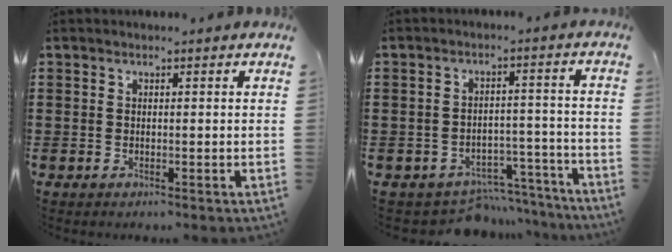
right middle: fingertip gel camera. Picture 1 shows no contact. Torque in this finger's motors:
{"motor_torque": [-0.08, 0.16, 0.06, 0.00]}